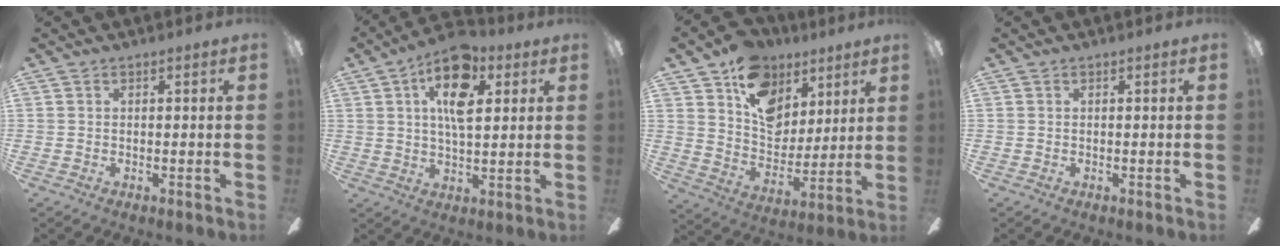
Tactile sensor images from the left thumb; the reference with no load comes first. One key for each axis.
{"total": 14.4, "fx": 6.0, "fy": 7.4, "fz": 10.8, "tx": -0.165, "ty": -0.002, "tz": 0.102}
{"total": 16.5, "fx": 9.1, "fy": 11.8, "fz": 7.1, "tx": -0.115, "ty": -0.046, "tz": 0.175}
{"total": 0.0}